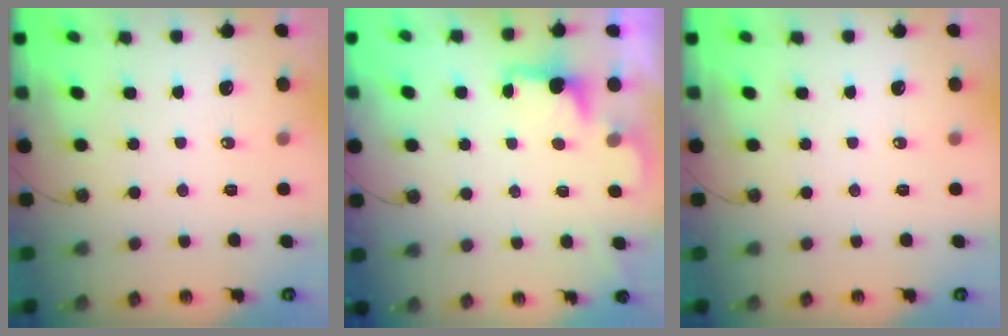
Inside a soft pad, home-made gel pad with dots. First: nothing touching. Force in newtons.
{"total": 1.8, "press": 1.5, "slide": 1.0}
{"total": 0.7, "press": 0.0, "slide": 0.7}